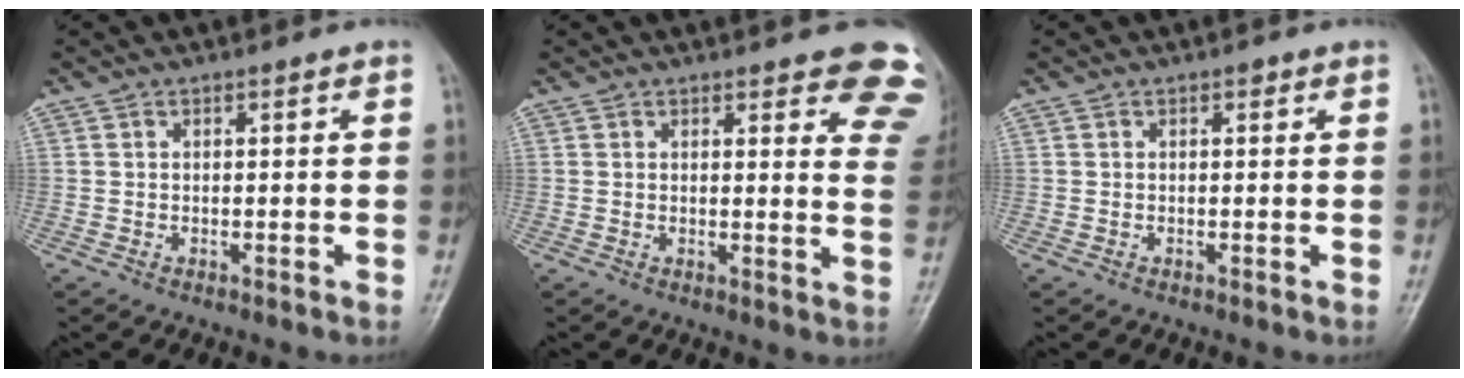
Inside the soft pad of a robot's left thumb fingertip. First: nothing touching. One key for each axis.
{"total": 10.6, "fx": 7.7, "fy": 3.4, "fz": 6.4, "tx": -0.031, "ty": -0.036, "tz": 0.066}
{"total": 0.6, "fx": 0.3, "fy": 0.4, "fz": 0.4, "tx": -0.001, "ty": 0.000, "tz": 0.001}